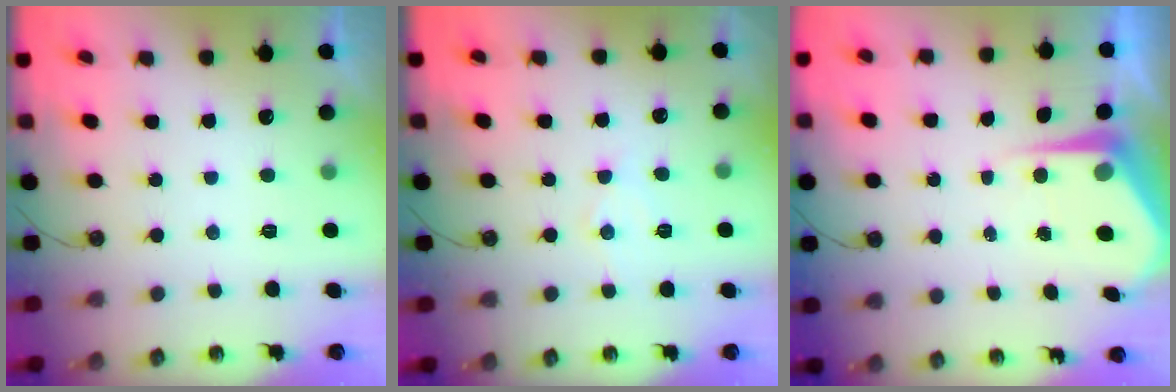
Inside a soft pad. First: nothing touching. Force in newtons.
{"total": 7.1, "press": 7.1, "slide": 0.4}
{"total": 6.1, "press": 6.1, "slide": 0.6}